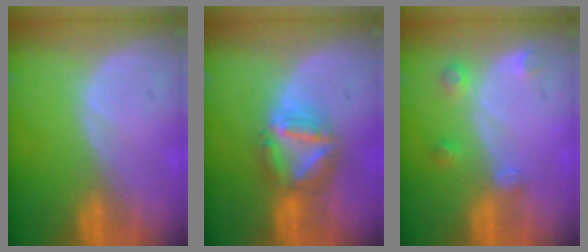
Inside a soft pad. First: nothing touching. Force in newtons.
{"total": 7.7, "press": 6.6, "slide": 4.0}
{"total": 3.0, "press": 2.9, "slide": 0.6}